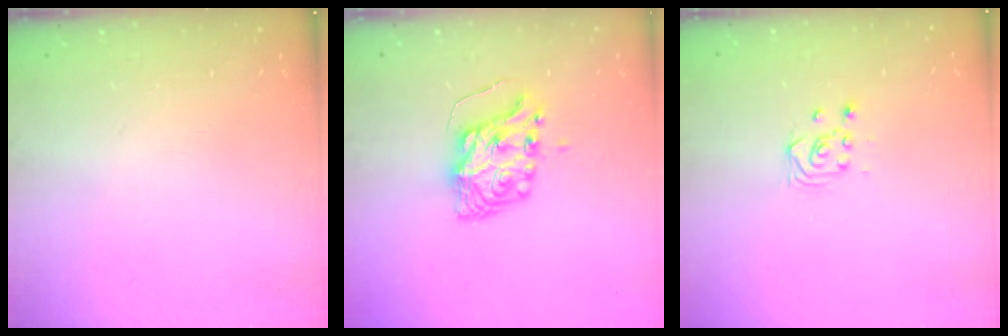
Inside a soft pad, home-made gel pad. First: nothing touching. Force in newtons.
{"total": 8.4, "press": 8.3, "slide": 0.5}
{"total": 3.6, "press": 3.5, "slide": 1.2}